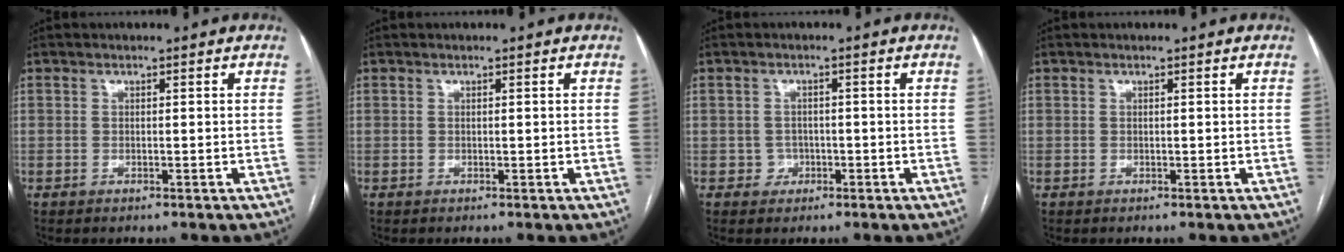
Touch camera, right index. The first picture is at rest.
{"total": 0.0}
{"total": 2.0, "force": [-0.8, 1.8, 0.1], "torque": [0.008, 0.009, -0.013]}
{"total": 0.0}